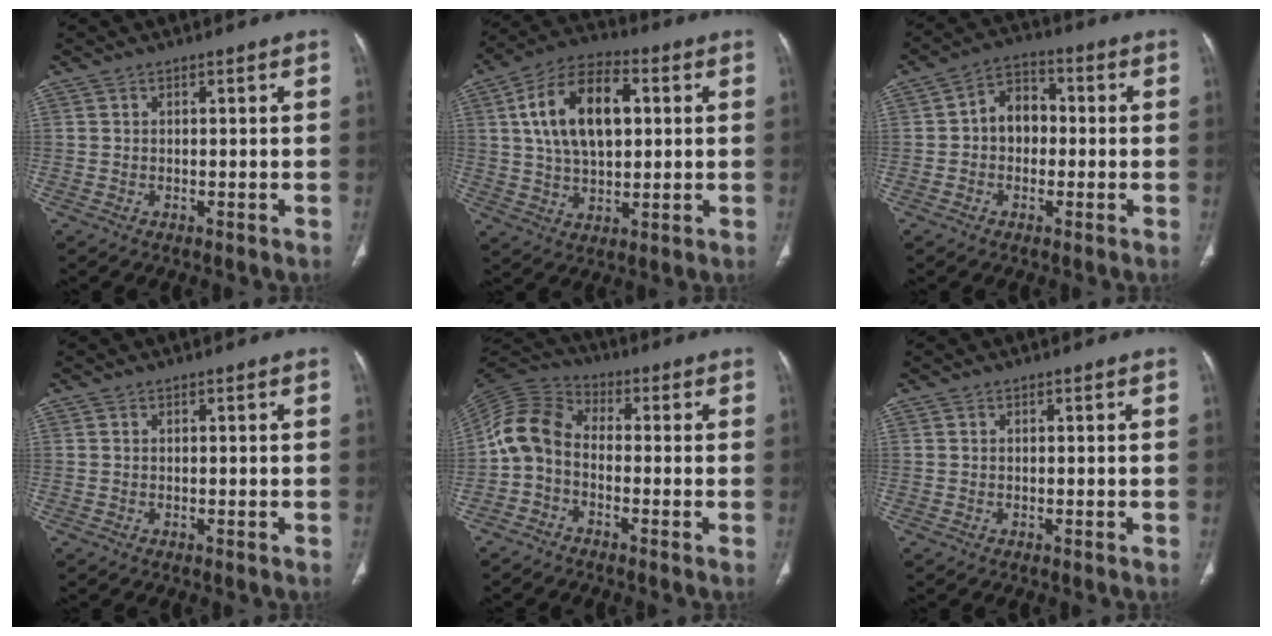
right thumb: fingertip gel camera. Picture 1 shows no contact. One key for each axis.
{"total": 16.3, "fx": 3.5, "fy": 9.3, "fz": 13.0, "tx": -0.219, "ty": 0.014, "tz": 0.059}
{"total": 6.9, "fx": -0.2, "fy": 5.3, "fz": 4.4, "tx": -0.045, "ty": 0.024, "tz": -0.017}
{"total": 0.0}
{"total": 8.6, "fx": -1.8, "fy": 6.0, "fz": 5.8, "tx": -0.112, "ty": 0.036, "tz": -0.057}
{"total": 0.0}